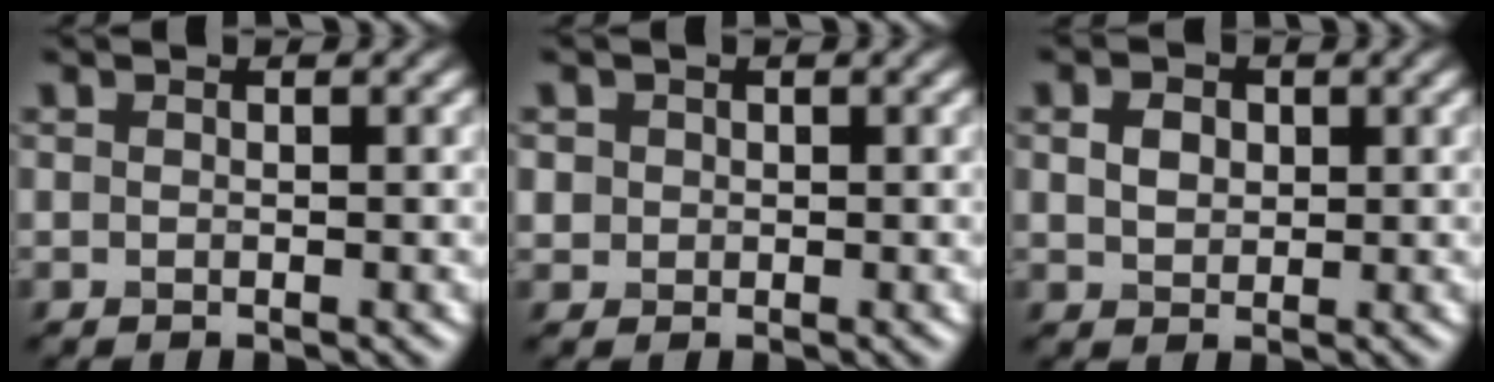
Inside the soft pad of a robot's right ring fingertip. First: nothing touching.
{"total": 1.2, "force": [0.2, 1.2, 0.2], "torque": [0.003, -0.002, 0.006]}
{"total": 2.2, "force": [0.5, 1.7, 1.3], "torque": [-0.026, 0.001, 0.009]}